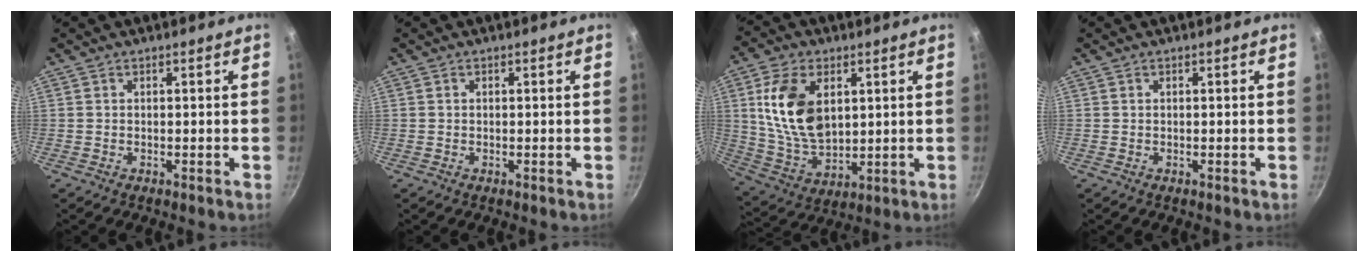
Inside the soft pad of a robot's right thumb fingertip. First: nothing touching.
{"total": 0.0}
{"total": 15.5, "force": [3.7, 9.7, 11.5], "torque": [-0.194, -0.019, 0.082]}
{"total": 0.0}